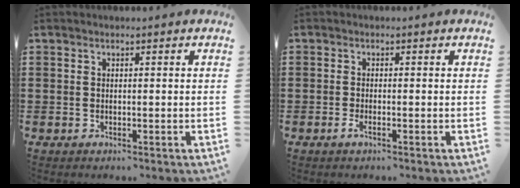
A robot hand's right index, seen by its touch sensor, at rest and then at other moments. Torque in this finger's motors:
{"motor_torque": [2.14, 0.00, 0.02, 0.02]}